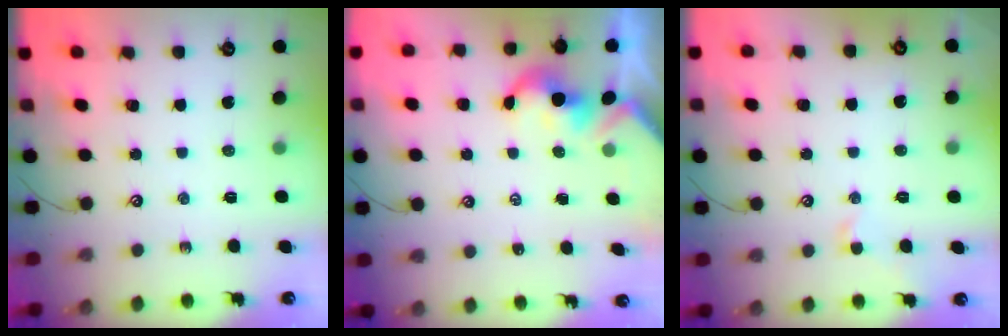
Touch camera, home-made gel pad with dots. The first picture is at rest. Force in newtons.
{"total": 1.8, "press": 1.8, "slide": 0.2}
{"total": 0.5, "press": 0.1, "slide": 0.5}